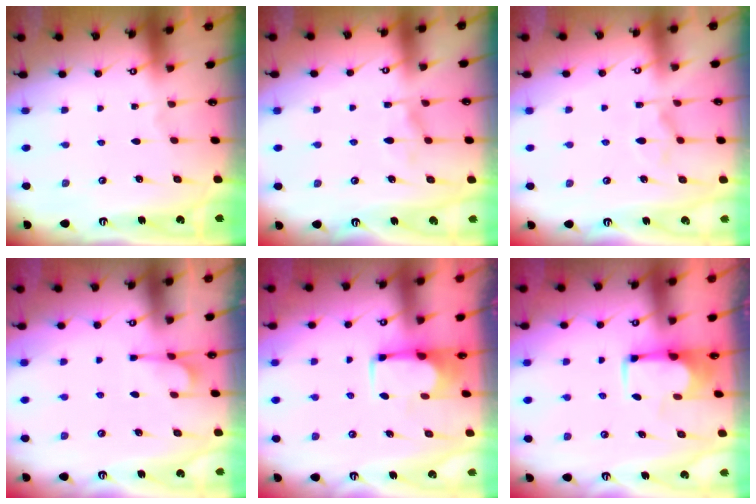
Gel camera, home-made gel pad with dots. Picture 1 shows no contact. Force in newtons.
{"total": 6.6, "press": 6.5, "slide": 0.6}
{"total": 5.1, "press": 5.0, "slide": 1.2}
{"total": 2.5, "press": 2.0, "slide": 1.4}
{"total": 1.8, "press": 1.6, "slide": 0.8}
{"total": 1.9, "press": 1.6, "slide": 1.0}